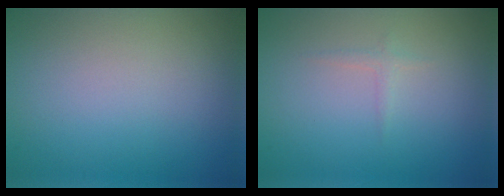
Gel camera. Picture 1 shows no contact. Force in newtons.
{"total": 0.7, "press": 0.7, "slide": 0.0}